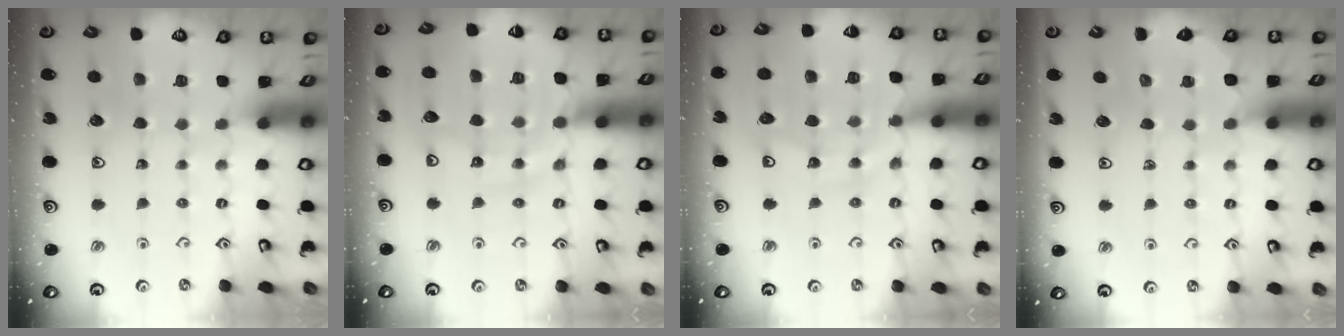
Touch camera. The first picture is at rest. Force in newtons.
{"total": 12.9, "press": 12.8, "slide": 1.5}
{"total": 12.5, "press": 12.2, "slide": 2.6}
{"total": 4.1, "press": 4.0, "slide": 0.7}